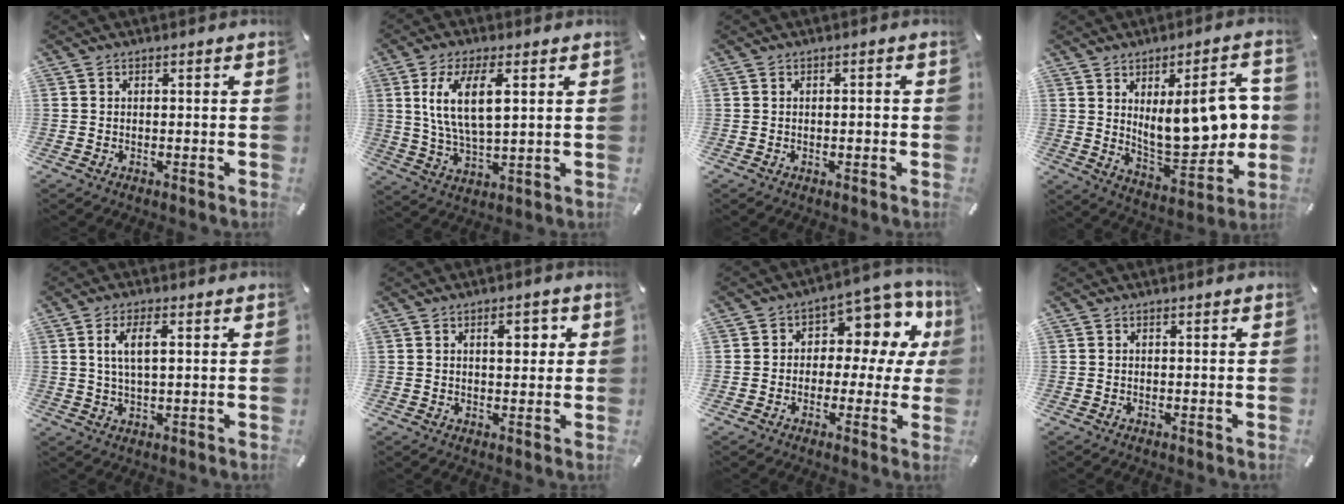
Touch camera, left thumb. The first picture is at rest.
{"total": 11.1, "force": [3.7, 4.4, 9.6], "torque": [-0.203, -0.002, 0.059]}
{"total": 1.2, "force": [-0.2, 0.5, 1.0], "torque": [-0.018, 0.002, -0.004]}
{"total": 19.7, "force": [4.6, 9.2, 16.8], "torque": [-0.224, -0.018, 0.081]}
{"total": 6.4, "force": [1.7, 2.4, 5.7], "torque": [-0.124, 0.005, 0.026]}
{"total": 4.9, "force": [1.5, 2.6, 3.9], "torque": [-0.043, -0.006, 0.013]}
{"total": 9.7, "force": [2.3, 7.0, 6.3], "torque": [-0.081, -0.016, 0.040]}
{"total": 0.0}